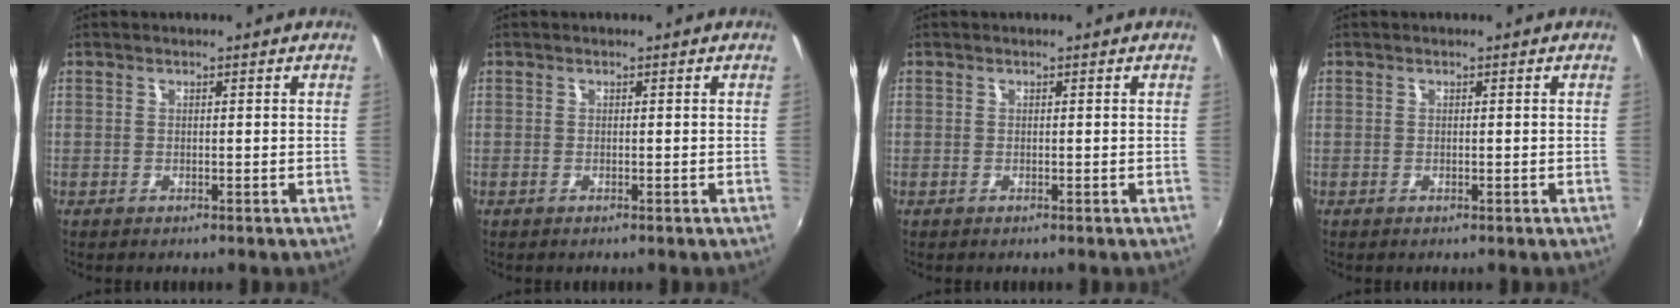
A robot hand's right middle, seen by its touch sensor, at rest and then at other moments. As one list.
[{"total": 0.0}, {"total": 0.0}, {"total": 0.0}]